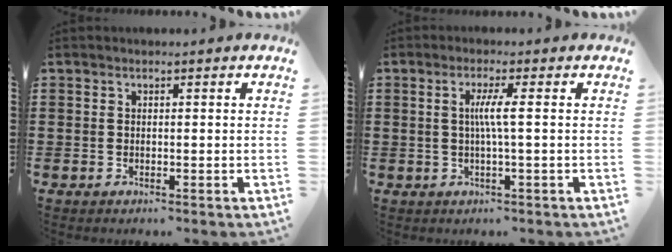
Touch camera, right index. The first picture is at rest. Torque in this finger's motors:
{"motor_torque": [0.97, -0.05, 0.44, 0.17]}